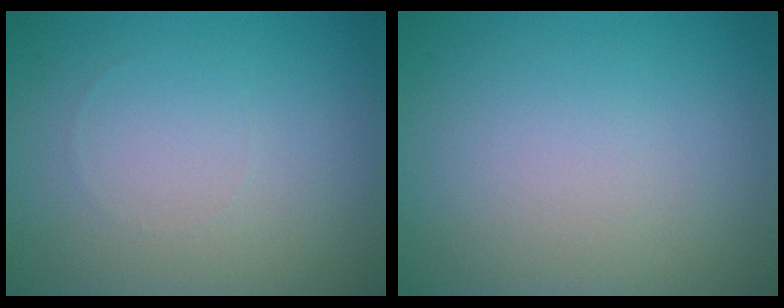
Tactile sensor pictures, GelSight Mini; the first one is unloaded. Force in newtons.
{"total": 0.0}